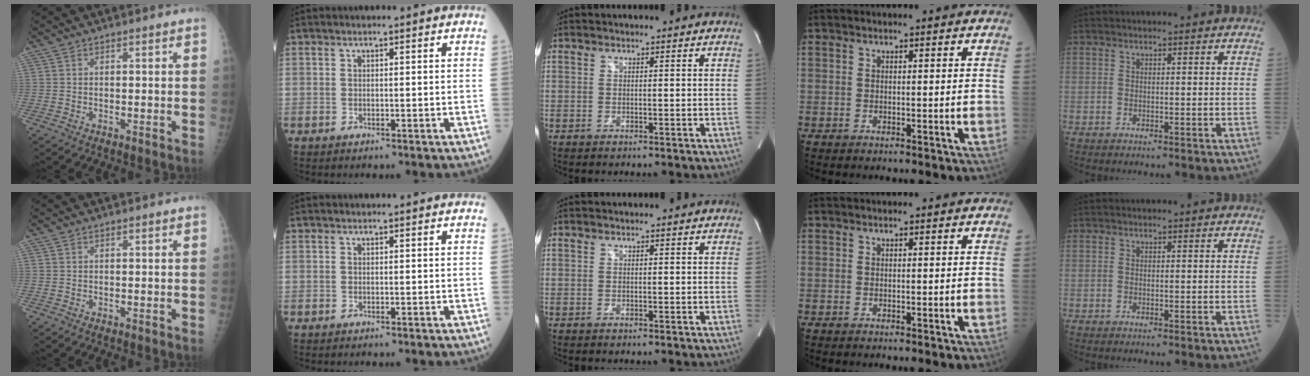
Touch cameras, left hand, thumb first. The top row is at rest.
{}